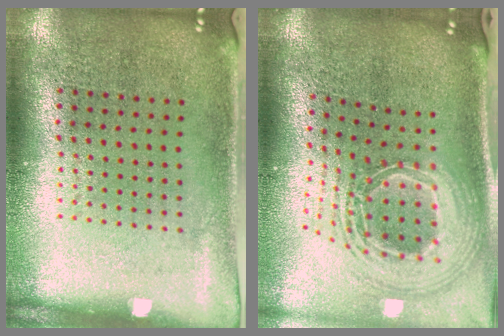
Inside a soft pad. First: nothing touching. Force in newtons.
{"total": 2.8, "press": 1.9, "slide": 2.0}